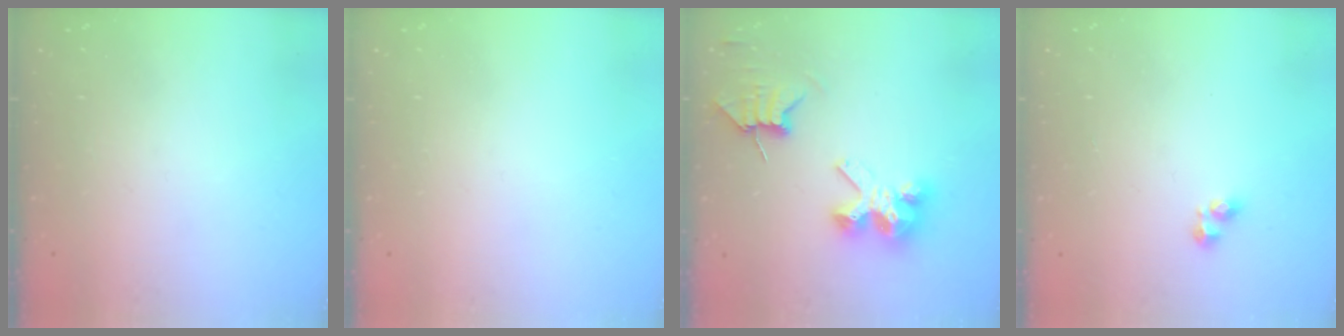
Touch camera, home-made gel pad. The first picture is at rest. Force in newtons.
{"total": 0.0}
{"total": 7.3, "press": 7.3, "slide": 0.6}
{"total": 2.8, "press": 2.8, "slide": 0.3}